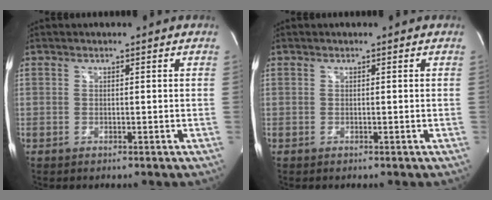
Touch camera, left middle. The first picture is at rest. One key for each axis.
{"total": 0.0}